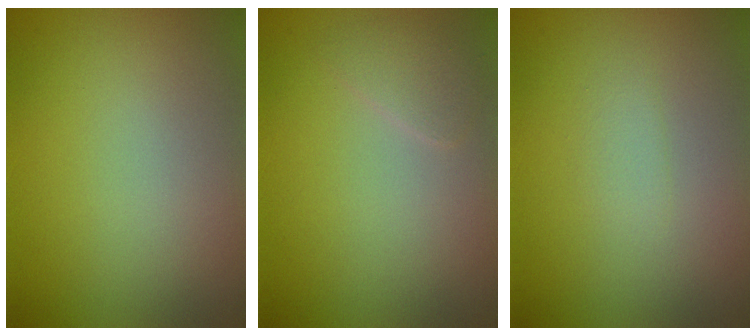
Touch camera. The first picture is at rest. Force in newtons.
{"total": 1.3, "press": 1.3, "slide": 0.1}
{"total": 0.9, "press": 0.9, "slide": 0.0}